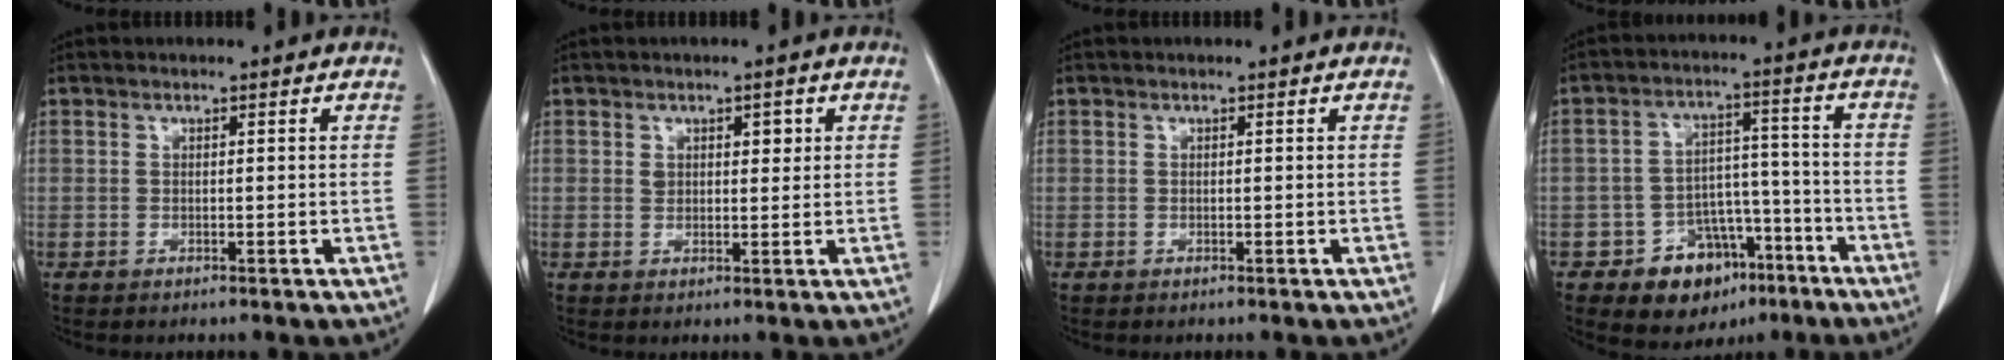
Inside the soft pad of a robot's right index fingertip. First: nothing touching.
{"total": 2.6, "force": [1.1, 1.6, 1.7], "torque": [-0.023, 0.006, 0.018]}
{"total": 0.0}
{"total": 10.1, "force": [-5.7, 7.1, 4.4], "torque": [-0.053, 0.031, -0.078]}